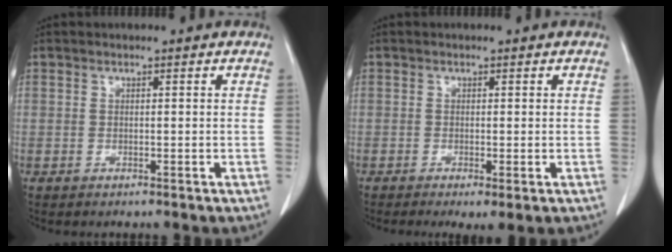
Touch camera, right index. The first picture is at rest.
{"total": 2.7, "force": [-1.3, 0.5, 2.4], "torque": [-0.031, -0.010, -0.015]}